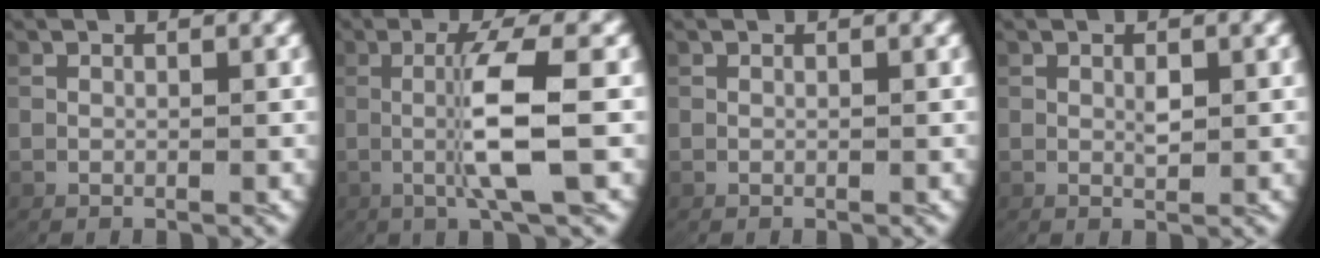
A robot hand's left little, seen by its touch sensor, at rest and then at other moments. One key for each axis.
{"total": 5.0, "fx": 0.3, "fy": -0.5, "fz": 5.0, "tx": -0.101, "ty": -0.003, "tz": 0.012}
{"total": 0.0}
{"total": 0.9, "fx": 0.2, "fy": 0.2, "fz": 0.9, "tx": -0.016, "ty": -0.009, "tz": 0.009}